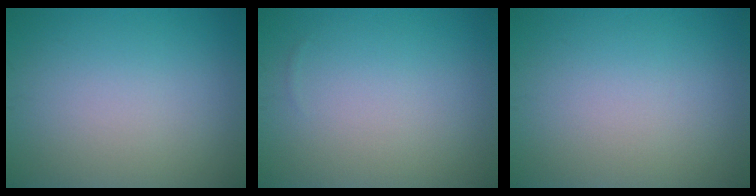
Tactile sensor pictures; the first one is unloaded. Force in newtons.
{"total": 0.0}
{"total": 0.0}